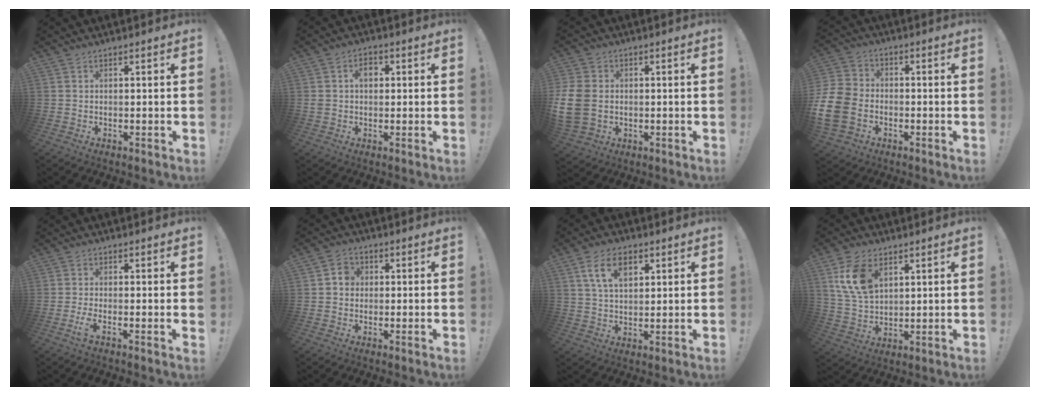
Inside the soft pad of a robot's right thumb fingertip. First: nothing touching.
{"total": 4.9, "force": [0.8, 3.7, 3.2], "torque": [-0.048, 0.007, 0.011]}
{"total": 10.2, "force": [-0.1, 8.0, 6.3], "torque": [-0.138, 0.001, 0.005]}
{"total": 12.5, "force": [-4.5, 9.6, 6.8], "torque": [-0.144, 0.032, -0.080]}
{"total": 3.3, "force": [-0.9, 0.4, 3.1], "torque": [-0.063, -0.011, -0.013]}
{"total": 4.4, "force": [0.2, 4.0, 1.8], "torque": [-0.027, 0.010, 0.005]}
{"total": 10.1, "force": [4.4, 5.7, 7.1], "torque": [-0.120, 0.005, 0.083]}
{"total": 12.3, "force": [5.5, 7.7, 7.9], "torque": [-0.147, -0.009, 0.104]}